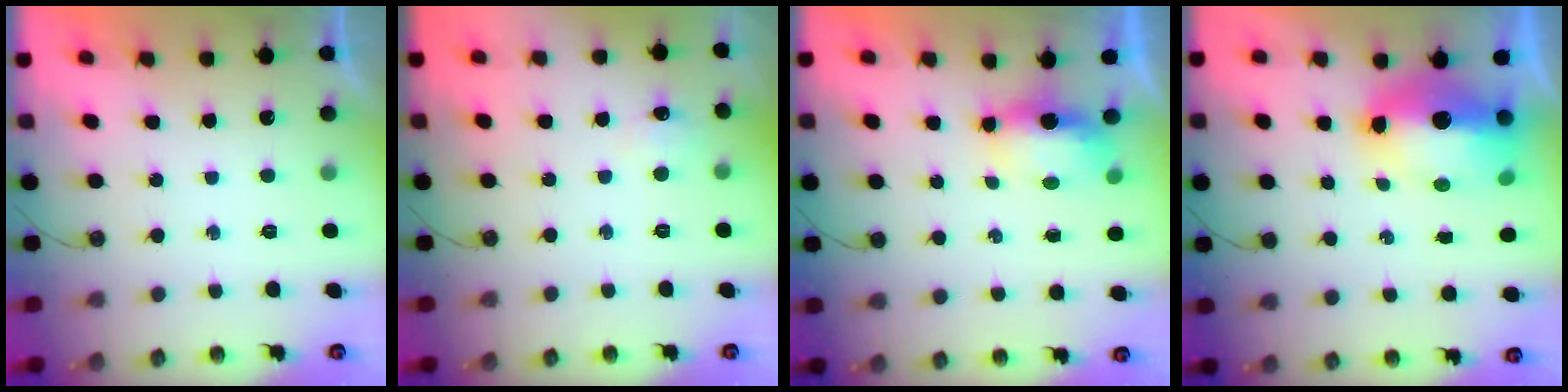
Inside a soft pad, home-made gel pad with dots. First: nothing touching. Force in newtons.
{"total": 6.4, "press": 6.3, "slide": 0.9}
{"total": 6.0, "press": 5.9, "slide": 0.8}
{"total": 15.0, "press": 14.9, "slide": 1.6}